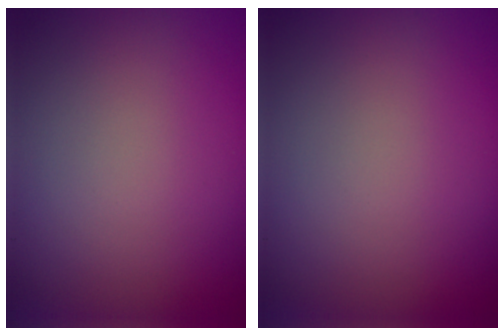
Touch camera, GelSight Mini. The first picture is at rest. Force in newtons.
{"total": 0.0}